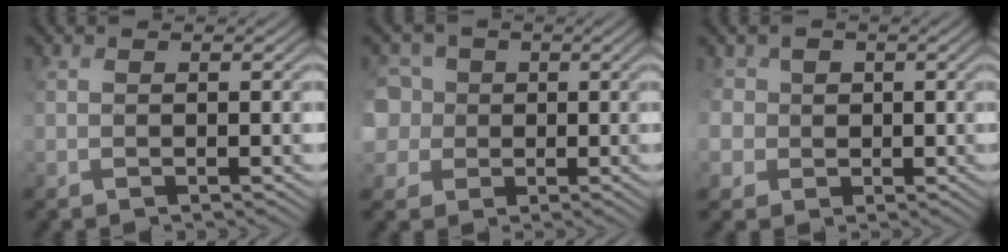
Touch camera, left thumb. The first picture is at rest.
{"total": 5.9, "force": [0.8, 5.8, 0.3], "torque": [-0.047, 0.021, -0.009]}
{"total": 4.0, "force": [0.4, 3.9, -0.8], "torque": [-0.005, 0.008, -0.003]}